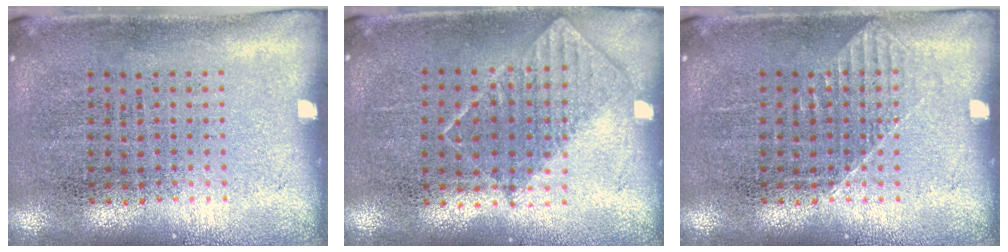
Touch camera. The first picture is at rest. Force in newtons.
{"total": 0.7, "press": 0.7, "slide": 0.2}
{"total": 1.0, "press": 1.0, "slide": 0.2}